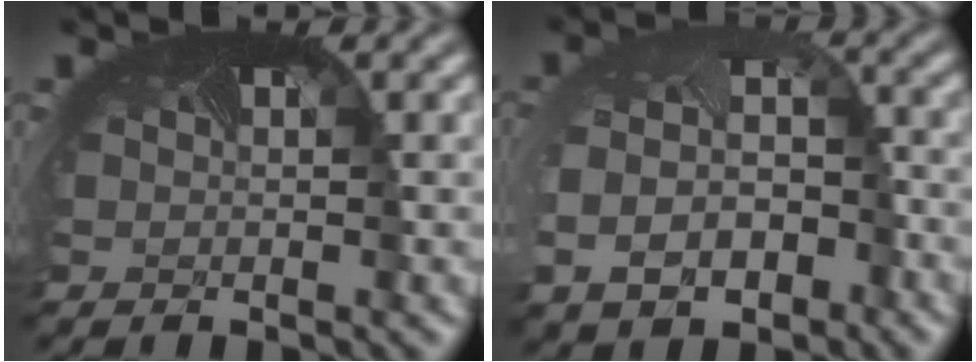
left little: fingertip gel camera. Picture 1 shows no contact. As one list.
[{"total": 6.6, "force": [-2.9, 4.2, 4.1], "torque": [-0.097, -0.026, -0.041]}]